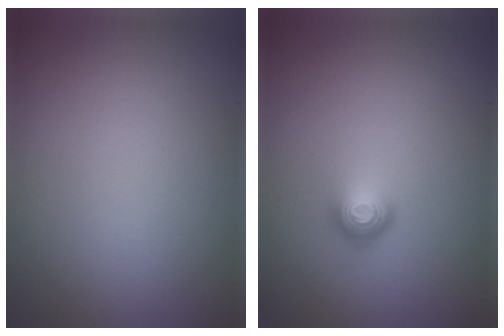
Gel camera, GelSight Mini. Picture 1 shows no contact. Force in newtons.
{"total": 1.9, "press": 1.3, "slide": 1.4}